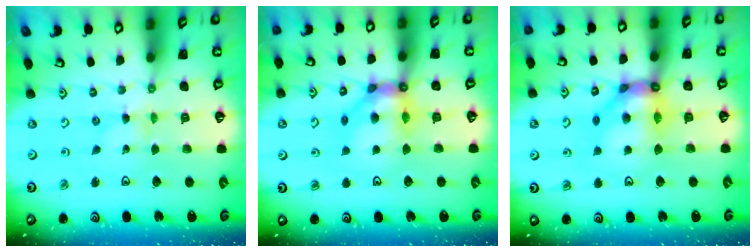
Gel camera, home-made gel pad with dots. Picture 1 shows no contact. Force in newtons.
{"total": 11.3, "press": 11.2, "slide": 1.5}
{"total": 12.3, "press": 12.3, "slide": 1.2}